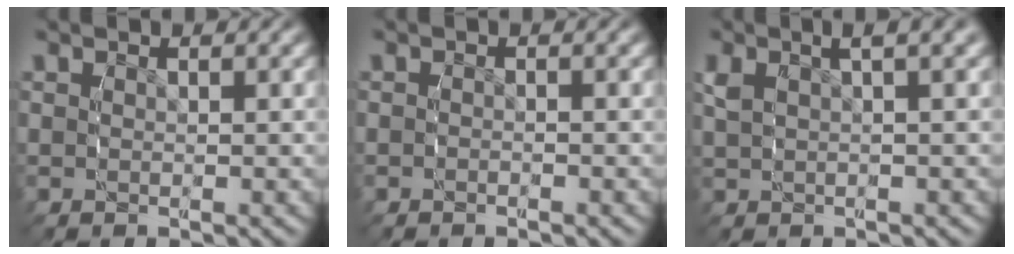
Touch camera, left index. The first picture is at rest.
{"total": 0.7, "force": [-0.7, 0.0, 0.1], "torque": [0.003, 0.002, -0.012]}
{"total": 3.4, "force": [1.1, 1.5, 2.8], "torque": [-0.059, 0.011, 0.018]}